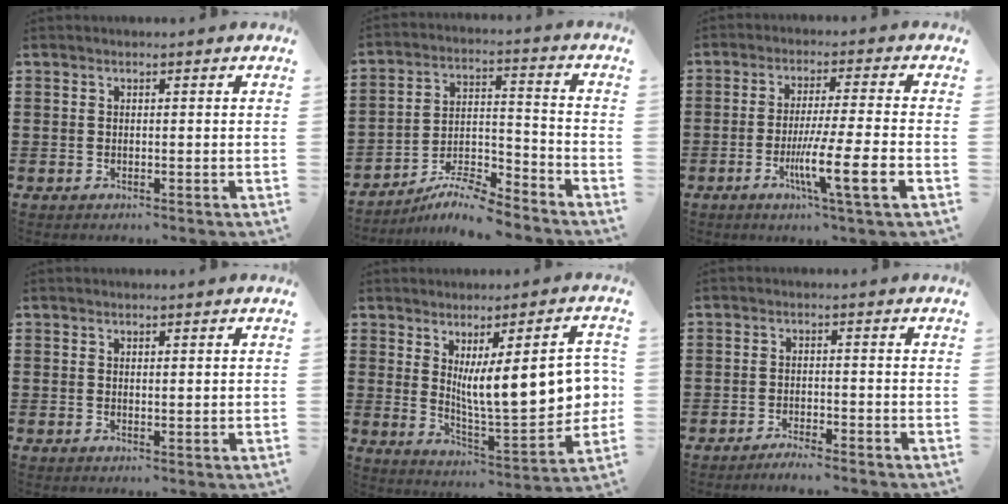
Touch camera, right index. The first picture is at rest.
{"total": 6.5, "force": [-6.1, 0.1, 2.3], "torque": [-0.045, 0.001, -0.117]}
{"total": 9.6, "force": [-3.5, 0.1, 9.0], "torque": [-0.167, -0.019, -0.064]}
{"total": 0.7, "force": [0.4, 0.2, 0.5], "torque": [-0.010, 0.003, 0.007]}
{"total": 13.2, "force": [2.3, 3.3, 12.6], "torque": [-0.196, -0.010, 0.042]}
{"total": 2.0, "force": [-1.9, -0.1, 0.5], "torque": [-0.010, 0.004, -0.038]}